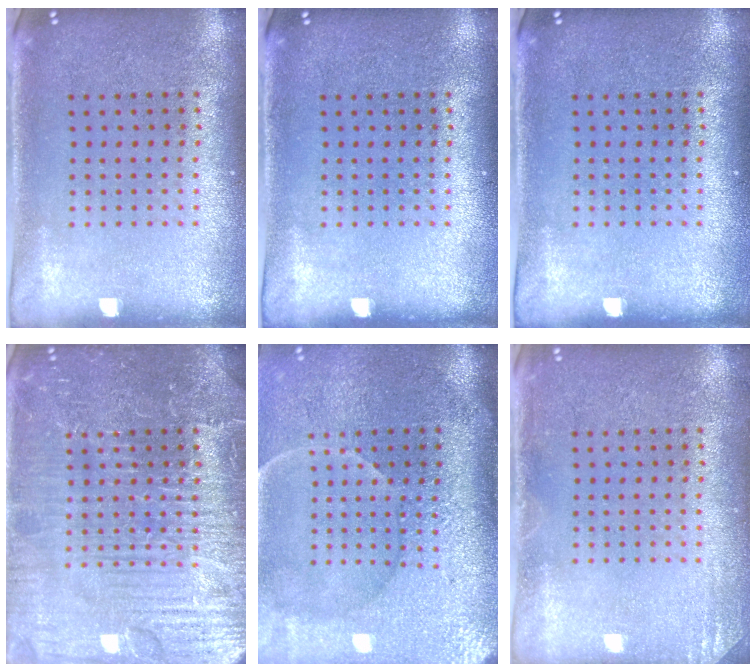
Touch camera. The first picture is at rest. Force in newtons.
{"total": 0.0}
{"total": 0.0}
{"total": 7.7, "press": 7.6, "slide": 0.9}
{"total": 4.3, "press": 3.8, "slide": 2.1}
{"total": 1.5, "press": 1.4, "slide": 0.2}